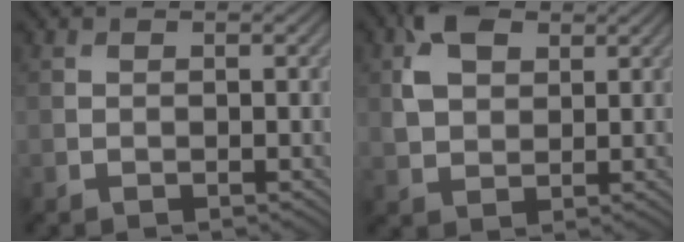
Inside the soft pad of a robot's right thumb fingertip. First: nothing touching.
{"total": 5.9, "force": [2.4, 3.9, 3.8], "torque": [-0.086, 0.005, 0.041]}